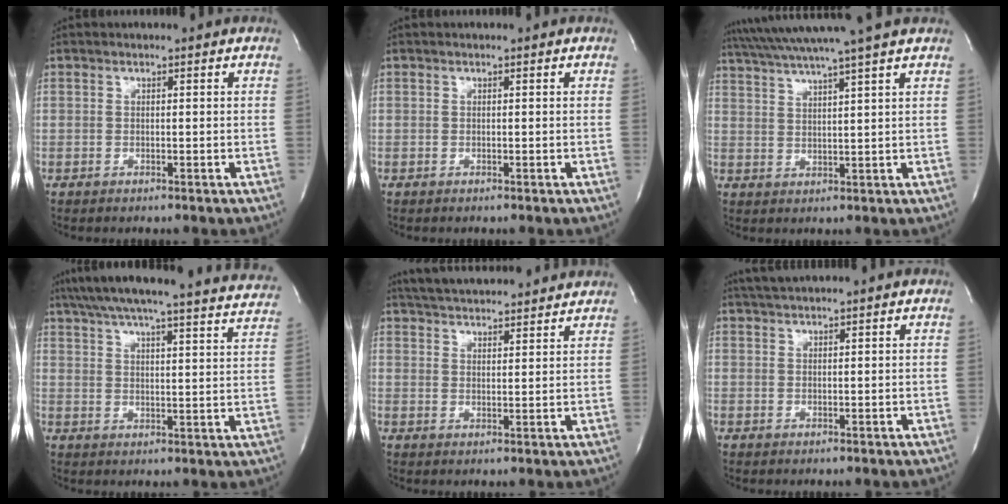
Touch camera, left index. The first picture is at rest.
{"total": 0.0}
{"total": 13.0, "force": [11.1, -1.9, 6.5], "torque": [-0.120, 0.008, 0.164]}
{"total": 31.2, "force": [28.6, 2.4, 12.3], "torque": [-0.206, -0.054, 0.350]}
{"total": 15.8, "force": [14.7, 2.1, 5.5], "torque": [-0.095, 0.033, 0.212]}
{"total": 3.5, "force": [3.2, -0.3, 1.4], "torque": [-0.022, 0.022, 0.059]}